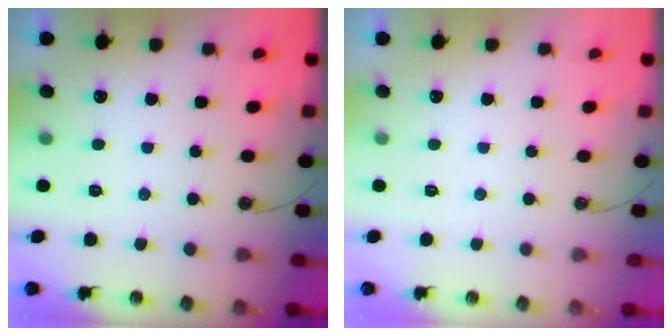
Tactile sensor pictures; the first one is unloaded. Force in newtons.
{"total": 0.0}